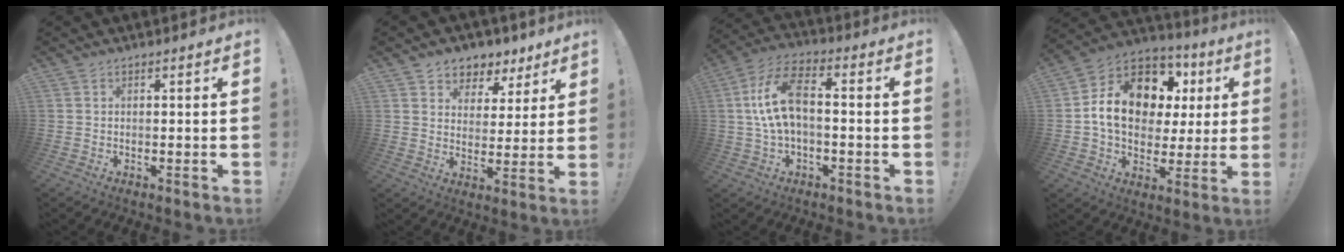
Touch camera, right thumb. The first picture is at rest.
{"total": 6.4, "force": [4.0, 5.0, 0.8], "torque": [-0.010, -0.035, 0.078]}
{"total": 13.0, "force": [0.3, 6.7, 11.1], "torque": [-0.222, 0.013, 0.006]}
{"total": 16.8, "force": [4.1, 12.6, 10.3], "torque": [-0.155, -0.008, 0.088]}